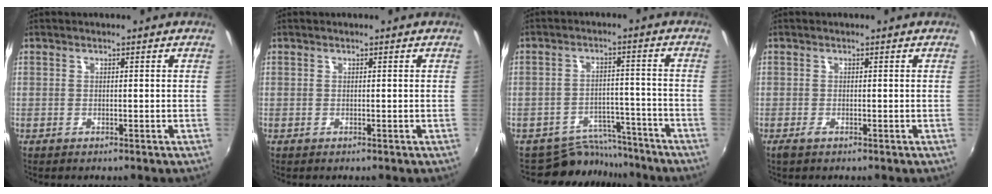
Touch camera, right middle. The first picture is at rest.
{"total": 0.0}
{"total": 8.4, "force": [-7.8, 3.0, 0.0], "torque": [-0.010, 0.022, -0.115]}
{"total": 1.2, "force": [-0.8, 0.3, 0.8], "torque": [-0.016, -0.005, -0.016]}